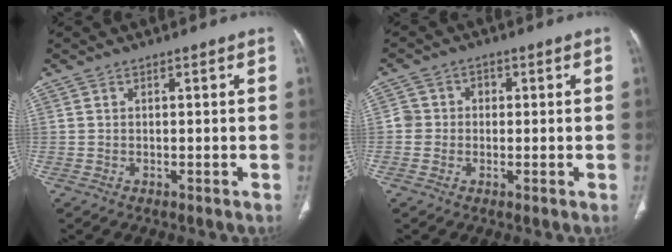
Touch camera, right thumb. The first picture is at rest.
{"total": 3.5, "force": [-0.2, 3.4, 0.8], "torque": [0.007, 0.014, -0.009]}